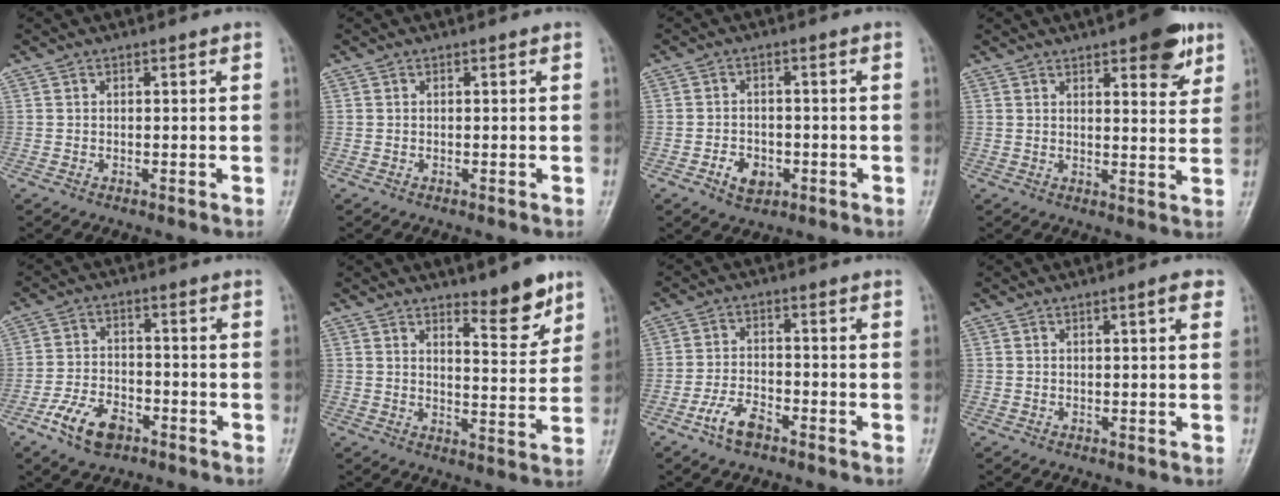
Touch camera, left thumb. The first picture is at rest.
{"total": 0.0}
{"total": 4.7, "force": [-1.9, 3.4, 2.6], "torque": [-0.031, 0.011, -0.028]}
{"total": 9.0, "force": [5.2, 3.1, 6.7], "torque": [-0.067, -0.022, 0.064]}
{"total": 8.3, "force": [-4.6, 4.8, 4.9], "torque": [-0.083, 0.020, -0.086]}
{"total": 7.7, "force": [5.6, 2.0, 4.9], "torque": [-0.053, -0.049, 0.083]}
{"total": 5.2, "force": [-3.4, 2.4, 3.2], "torque": [-0.065, 0.020, -0.066]}
{"total": 2.7, "force": [1.2, 0.4, 2.3], "torque": [-0.029, 0.000, 0.015]}